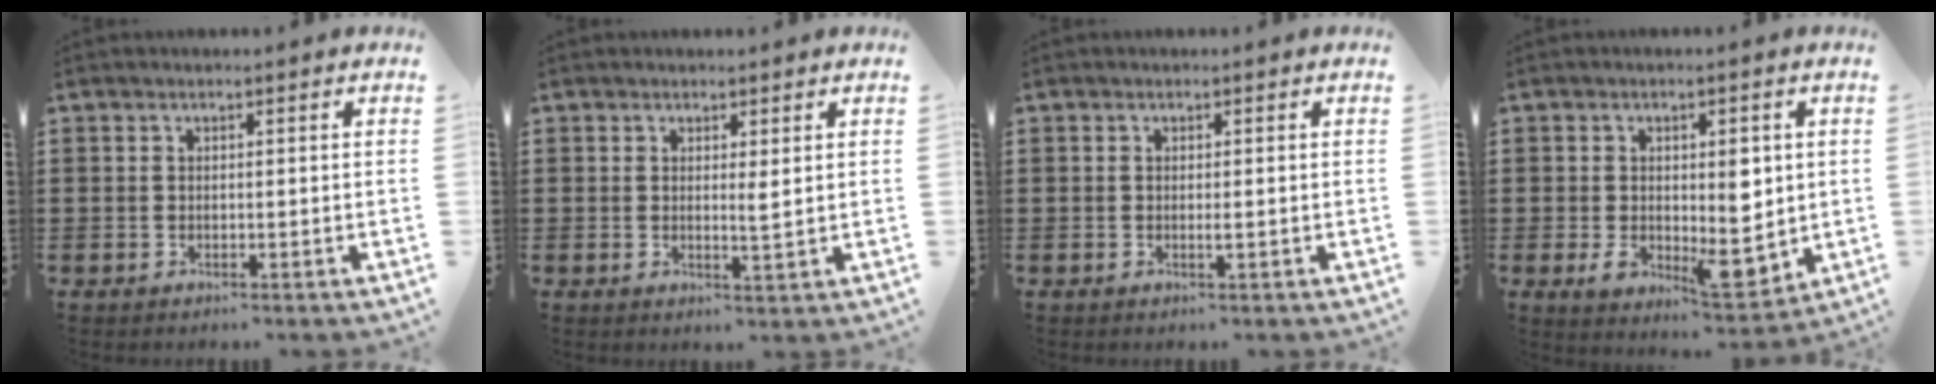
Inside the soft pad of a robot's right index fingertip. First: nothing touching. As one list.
[{"total": 1.7, "force": [0.9, 0.2, 1.4], "torque": [-0.022, -0.003, 0.014]}, {"total": 0.9, "force": [-0.1, 0.0, 0.9], "torque": [-0.016, -0.004, -0.001]}, {"total": 7.5, "force": [-0.1, 4.6, 5.9], "torque": [-0.077, 0.000, -0.003]}]